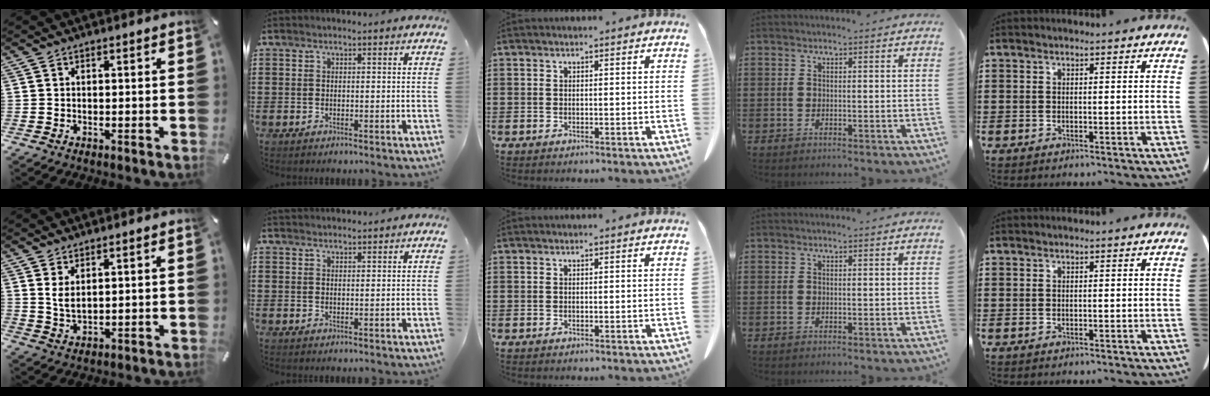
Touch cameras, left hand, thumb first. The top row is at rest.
{"thumb": {"total": 3.6, "force": [2.2, 1.4, 2.5], "torque": [-0.061, -0.007, 0.037]}, "index": {"total": 1.4, "force": [1.3, 0.2, 0.1], "torque": [-0.004, 0.000, 0.027]}}